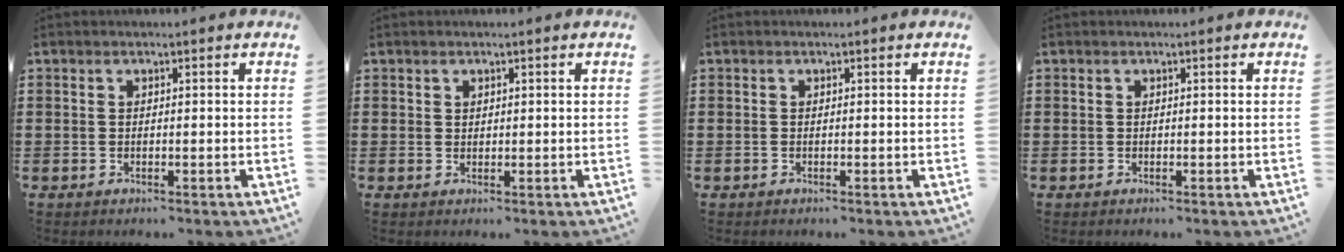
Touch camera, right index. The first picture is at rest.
{"total": 0.9, "force": [0.7, 0.6, 0.2], "torque": [-0.004, 0.001, 0.014]}
{"total": 0.0}
{"total": 0.0}